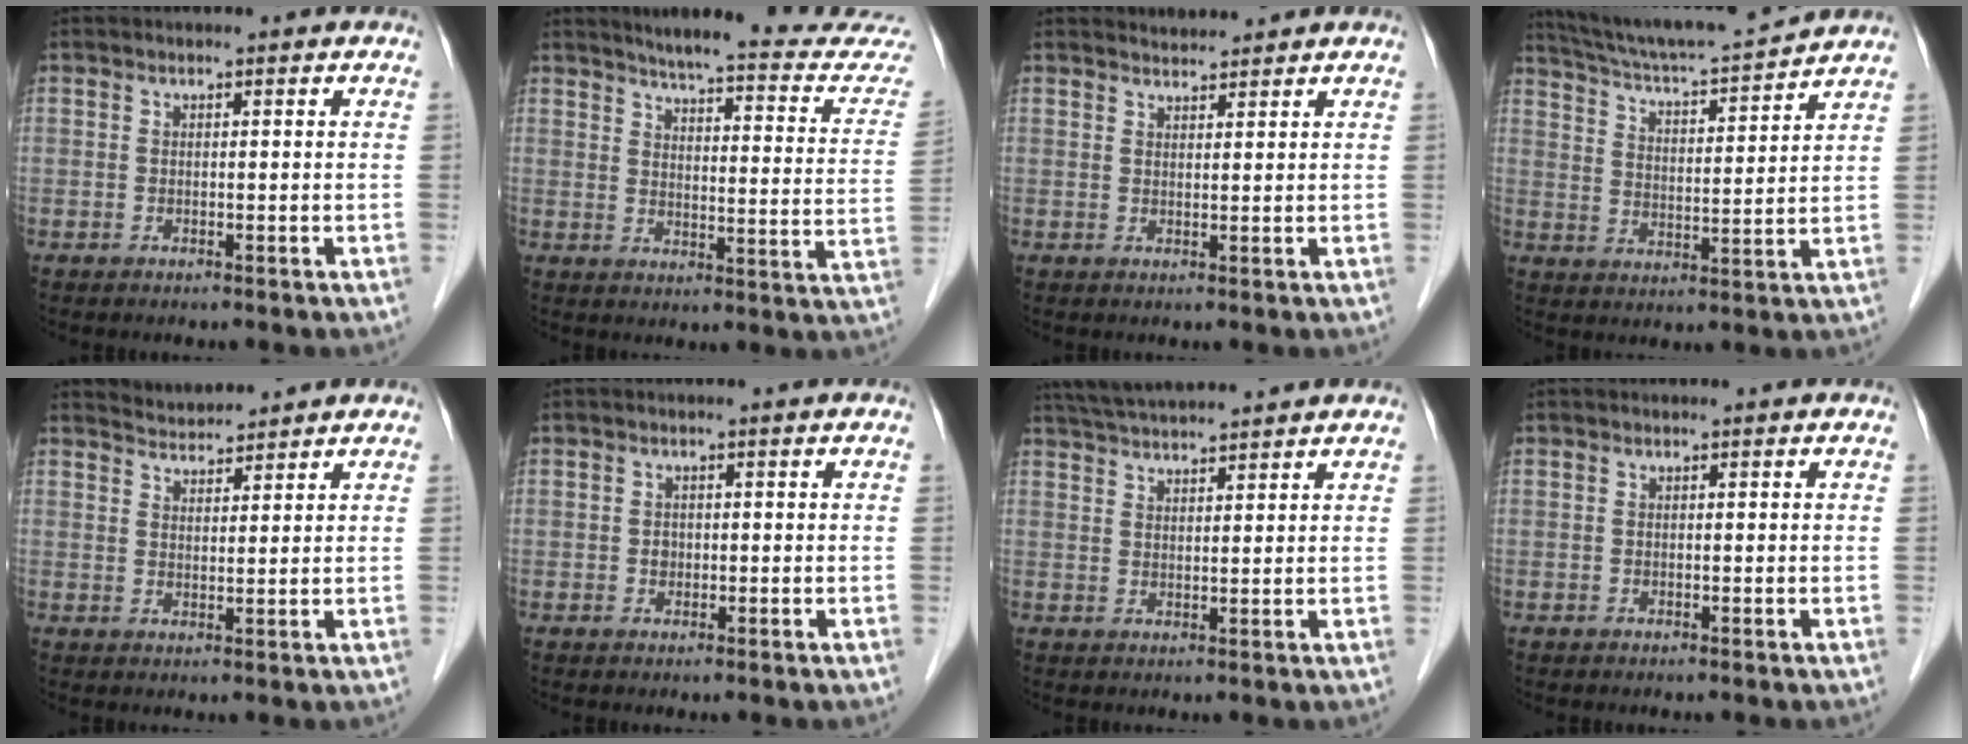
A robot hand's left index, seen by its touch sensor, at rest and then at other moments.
{"total": 21.8, "force": [20.4, 1.3, 7.7], "torque": [-0.092, -0.077, 0.236]}
{"total": 2.2, "force": [2.2, 0.1, -0.3], "torque": [-0.004, 0.013, 0.042]}
{"total": 14.8, "force": [14.0, -0.4, 4.9], "torque": [-0.095, 0.002, 0.220]}
{"total": 3.5, "force": [3.5, 0.0, -0.5], "torque": [-0.002, 0.016, 0.068]}
{"total": 0.9, "force": [-0.1, 0.8, 0.4], "torque": [-0.008, 0.002, -0.001]}
{"total": 9.4, "force": [8.7, -0.2, 3.4], "torque": [-0.068, 0.034, 0.140]}
{"total": 0.0}